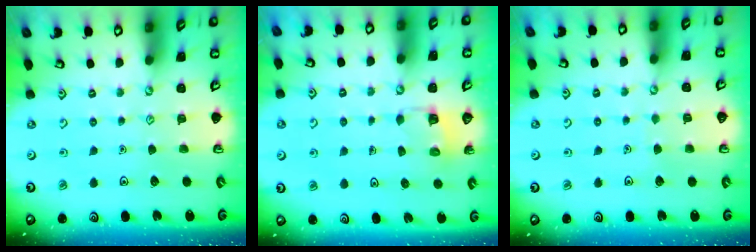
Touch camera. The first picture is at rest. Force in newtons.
{"total": 2.8, "press": 2.8, "slide": 0.2}
{"total": 1.5, "press": 1.5, "slide": 0.2}